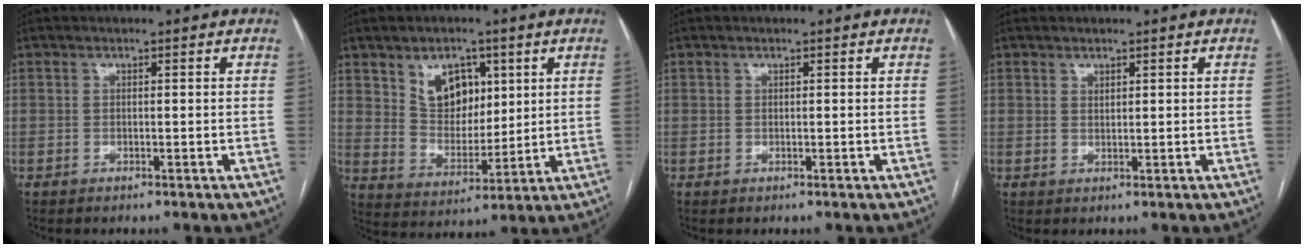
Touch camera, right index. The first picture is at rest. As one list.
[{"total": 8.6, "force": [4.1, 5.7, 5.1], "torque": [-0.089, 0.010, 0.083]}, {"total": 0.0}, {"total": 0.5, "force": [0.4, 0.2, 0.2], "torque": [-0.002, -0.004, 0.007]}]